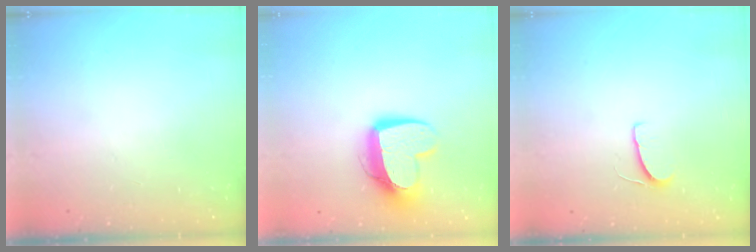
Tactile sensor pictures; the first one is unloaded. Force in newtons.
{"total": 12.2, "press": 12.1, "slide": 0.8}
{"total": 6.4, "press": 6.4, "slide": 0.5}